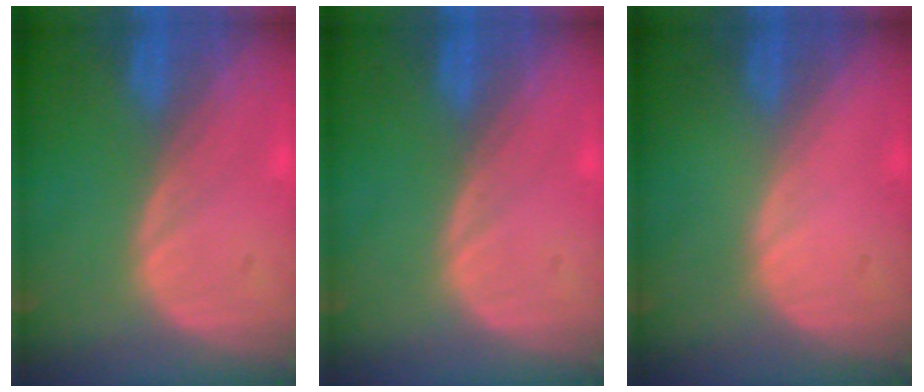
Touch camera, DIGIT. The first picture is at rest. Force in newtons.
{"total": 0.0}
{"total": 0.0}